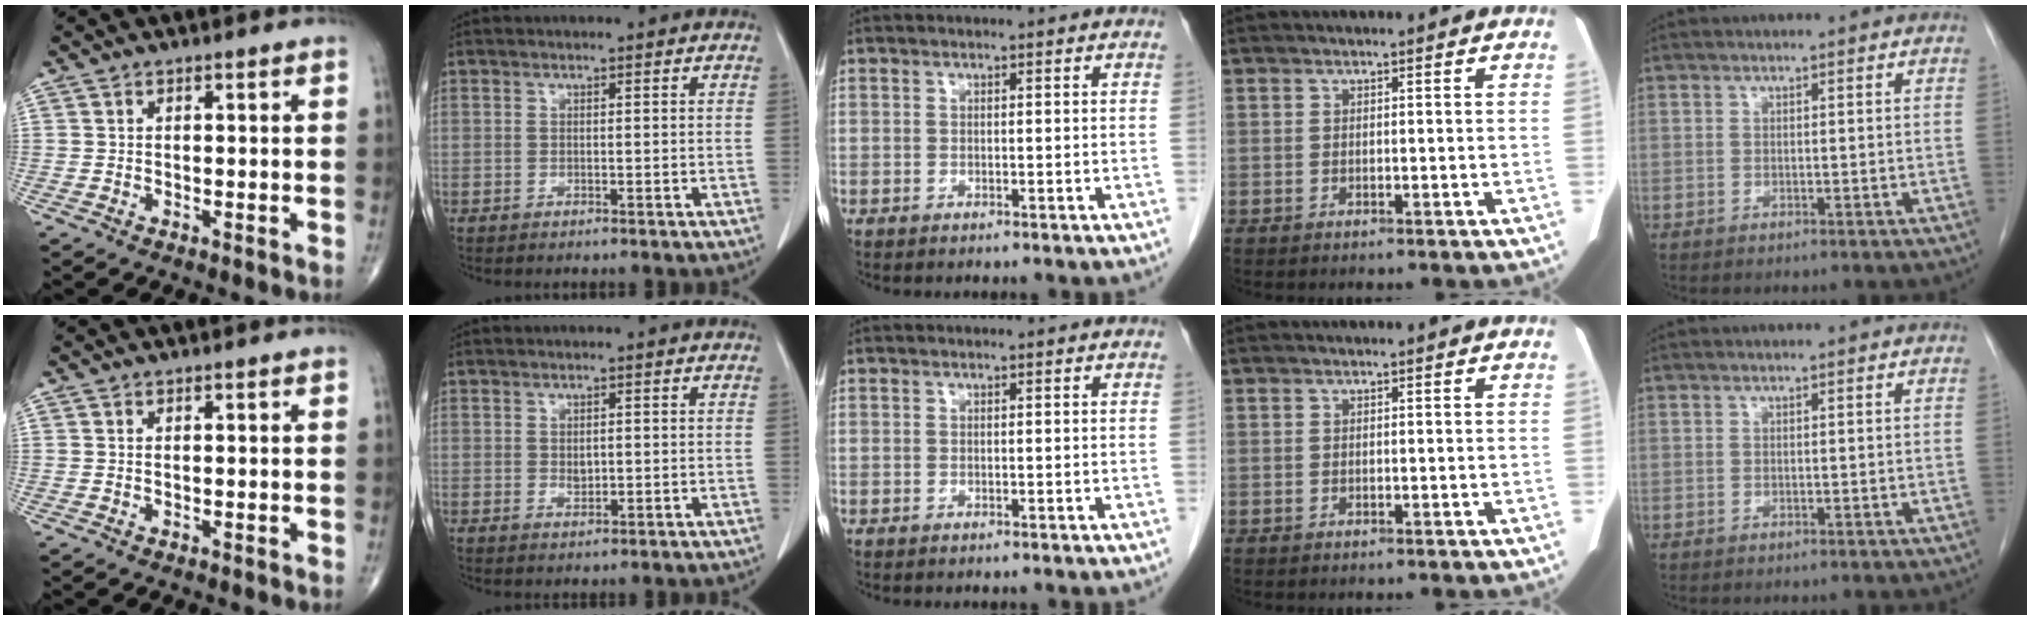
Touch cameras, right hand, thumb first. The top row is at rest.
{"index": {"total": 0.5, "force": [-0.1, 0.2, 0.5], "torque": [-0.010, -0.001, -0.001]}}